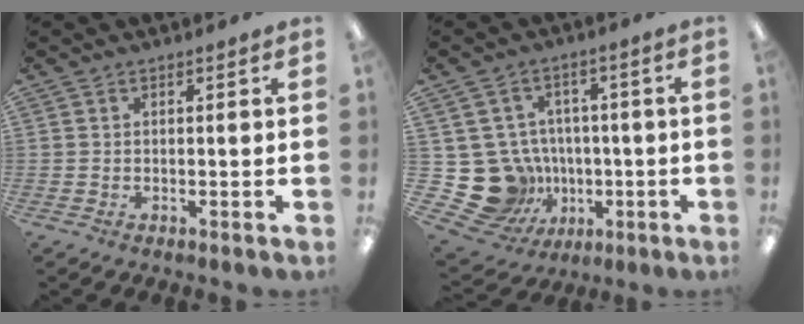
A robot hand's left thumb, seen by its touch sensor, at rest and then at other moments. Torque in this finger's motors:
{"motor_torque": [-0.18, 0.27, -0.05, -0.01, -0.02]}